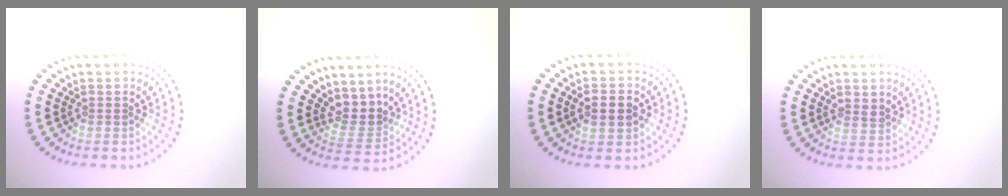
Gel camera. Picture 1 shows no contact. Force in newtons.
{"total": 2.8, "press": 2.0, "slide": 2.0}
{"total": 2.8, "press": 2.8, "slide": 0.1}
{"total": 1.7, "press": 1.6, "slide": 0.6}